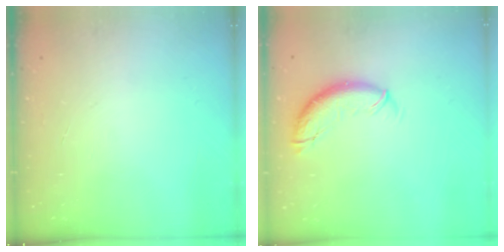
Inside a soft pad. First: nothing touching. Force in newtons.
{"total": 9.6, "press": 9.6, "slide": 0.5}